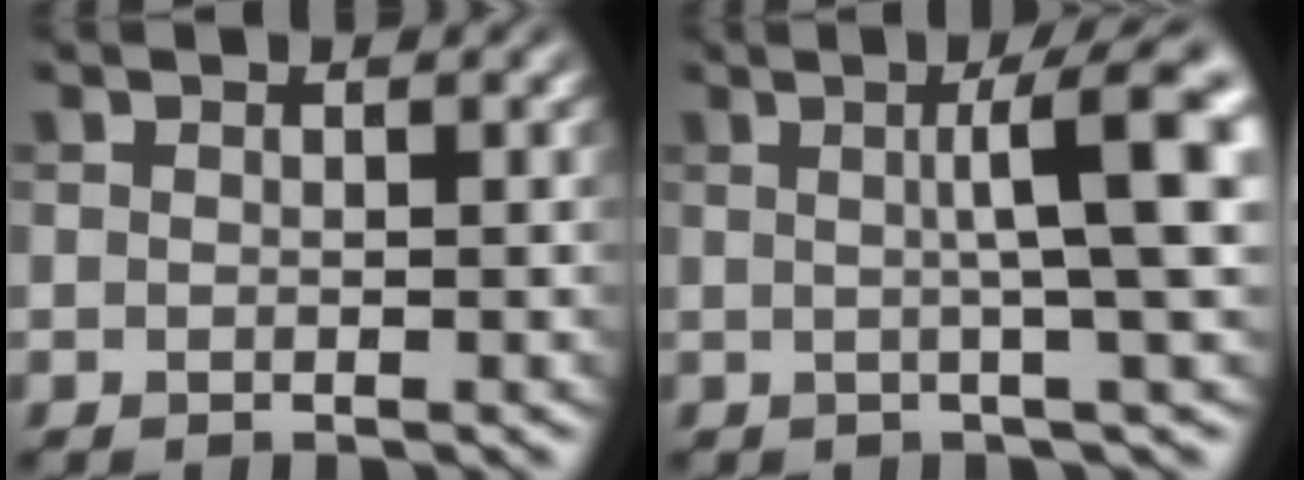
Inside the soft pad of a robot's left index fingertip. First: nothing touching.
{"total": 7.8, "force": [1.2, 1.2, 7.6], "torque": [-0.093, 0.019, 0.015]}